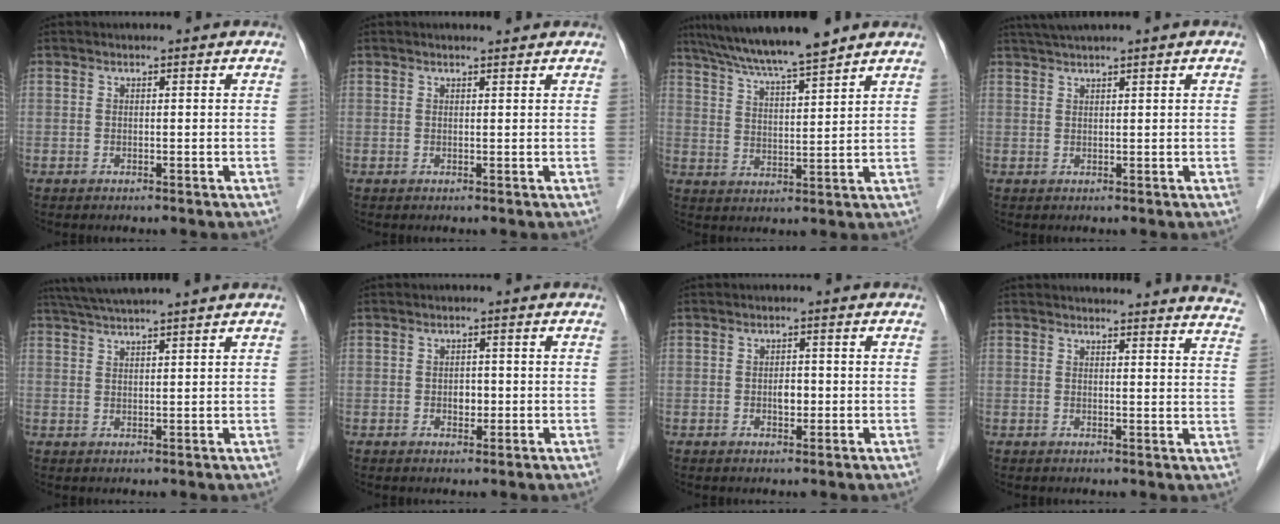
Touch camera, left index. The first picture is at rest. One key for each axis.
{"total": 1.5, "fx": 1.4, "fy": 0.0, "fz": 0.5, "tx": -0.009, "ty": 0.006, "tz": 0.022}
{"total": 11.6, "fx": 10.1, "fy": -0.2, "fz": 5.8, "tx": -0.103, "ty": 0.019, "tz": 0.167}
{"total": 4.1, "fx": 3.2, "fy": -0.7, "fz": 2.4, "tx": -0.047, "ty": 0.026, "tz": 0.061}
{"total": 8.1, "fx": 7.0, "fy": -1.2, "fz": 3.8, "tx": -0.065, "ty": 0.031, "tz": 0.109}
{"total": 1.8, "fx": -0.3, "fy": 1.2, "fz": 1.2, "tx": -0.018, "ty": 0.002, "tz": -0.002}
{"total": 1.9, "fx": -0.3, "fy": 1.1, "fz": 1.5, "tx": -0.023, "ty": 0.003, "tz": -0.004}
{"total": 14.4, "fx": 14.1, "fy": 1.0, "fz": 3.1, "tx": -0.012, "ty": -0.065, "tz": 0.129}